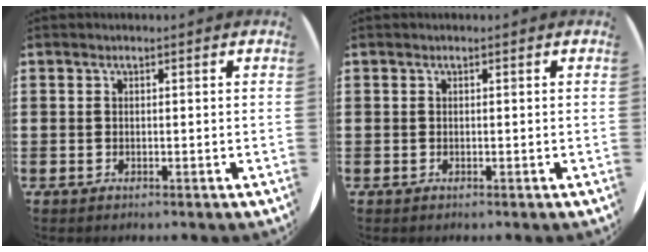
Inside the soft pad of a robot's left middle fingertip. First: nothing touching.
{"total": 0.0}